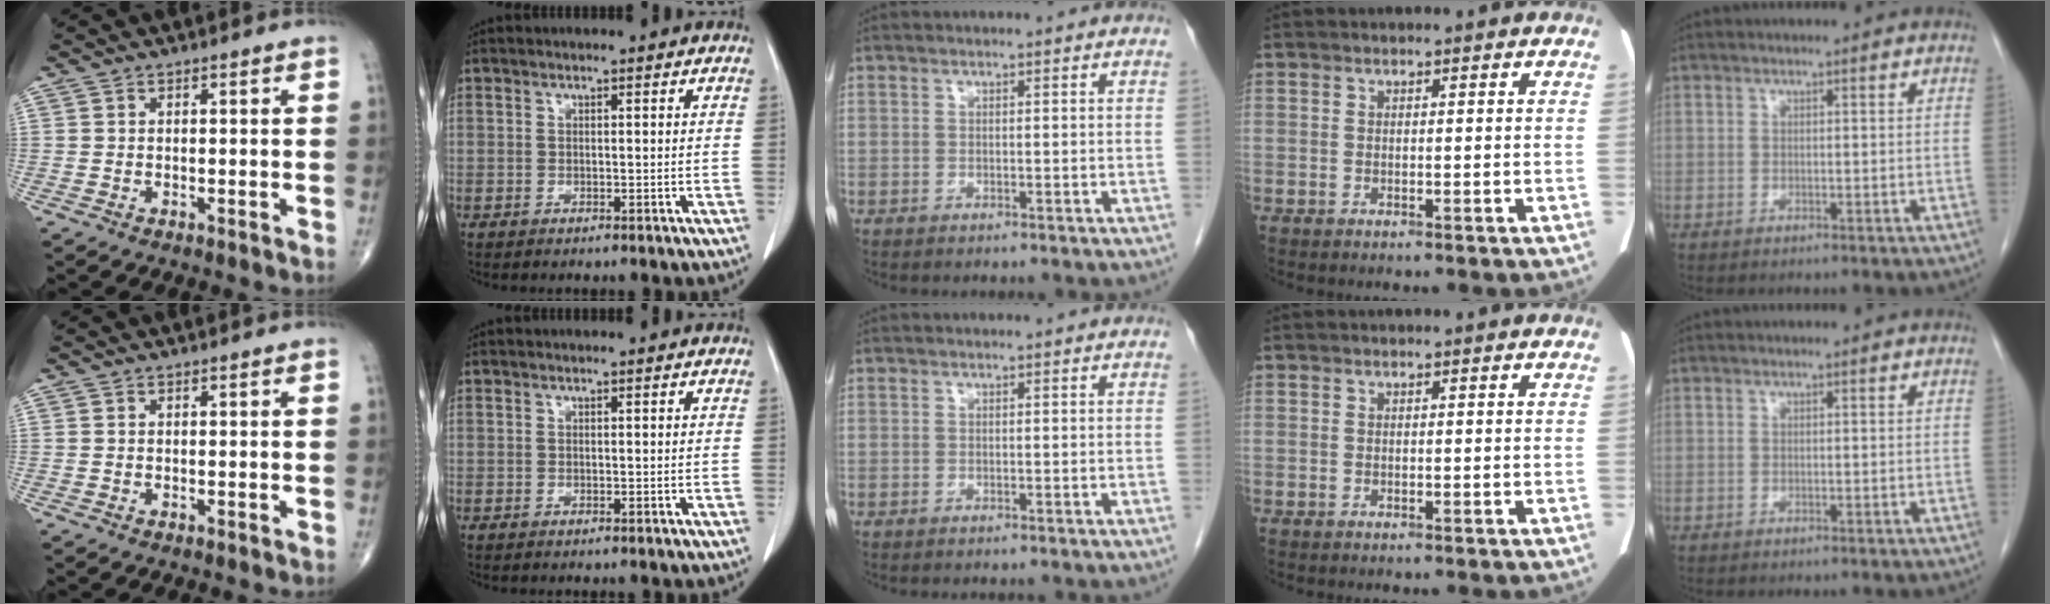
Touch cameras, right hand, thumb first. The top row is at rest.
{}